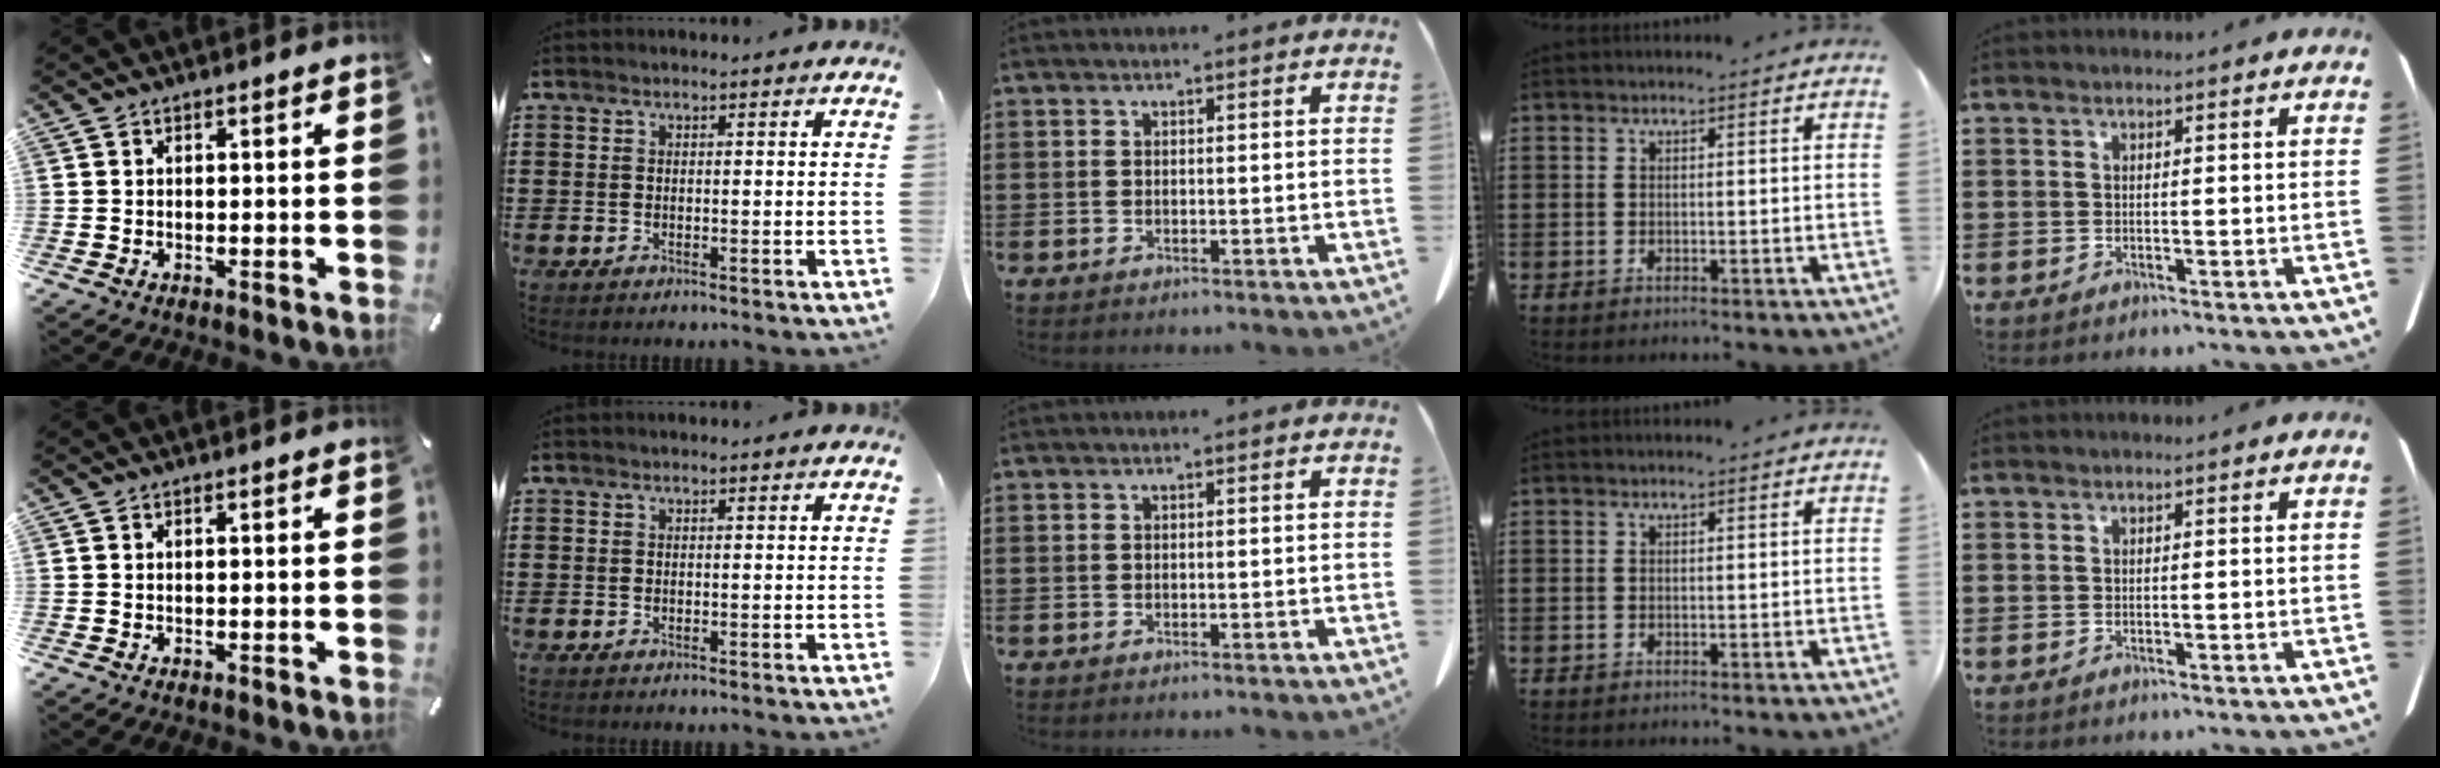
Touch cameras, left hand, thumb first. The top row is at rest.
{}